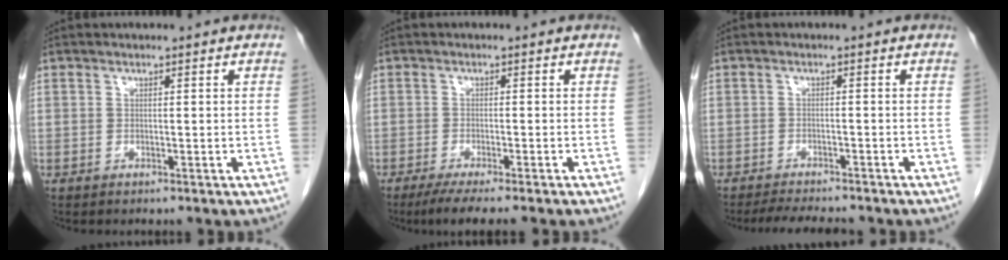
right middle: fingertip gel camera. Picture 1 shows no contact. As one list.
[{"total": 5.9, "force": [-4.6, -0.5, 3.6], "torque": [-0.050, -0.013, -0.072]}, {"total": 5.9, "force": [-5.4, 0.6, 2.4], "torque": [-0.037, -0.016, -0.083]}]